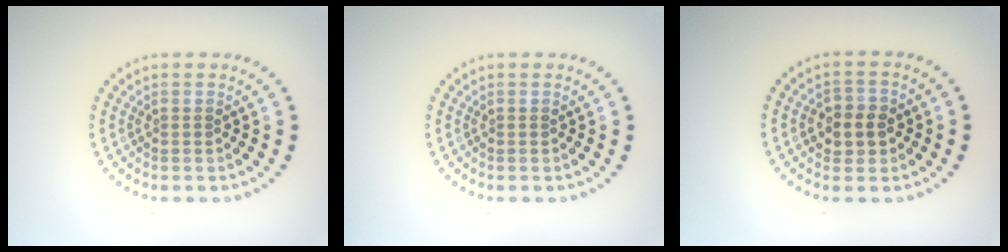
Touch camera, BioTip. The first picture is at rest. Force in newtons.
{"total": 0.0}
{"total": 2.7, "press": 2.6, "slide": 0.6}